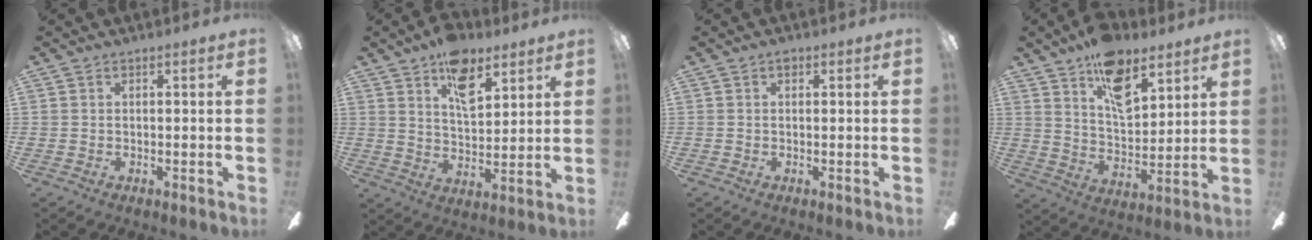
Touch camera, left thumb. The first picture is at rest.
{"total": 11.9, "force": [7.4, 6.1, 7.1], "torque": [-0.099, -0.027, 0.128]}
{"total": 1.2, "force": [0.6, 0.8, 0.7], "torque": [-0.006, 0.000, 0.009]}
{"total": 16.0, "force": [11.2, 9.3, 6.8], "torque": [-0.097, -0.070, 0.205]}